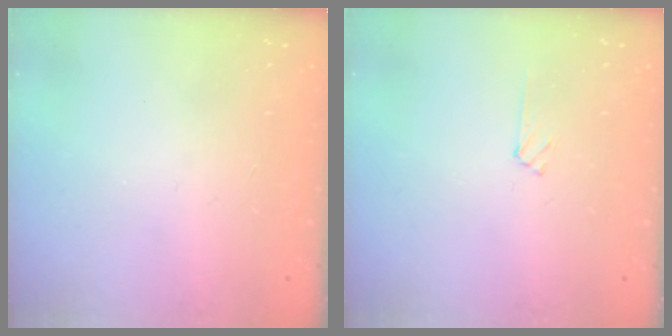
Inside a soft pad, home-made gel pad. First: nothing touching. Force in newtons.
{"total": 1.8, "press": 1.8, "slide": 0.3}